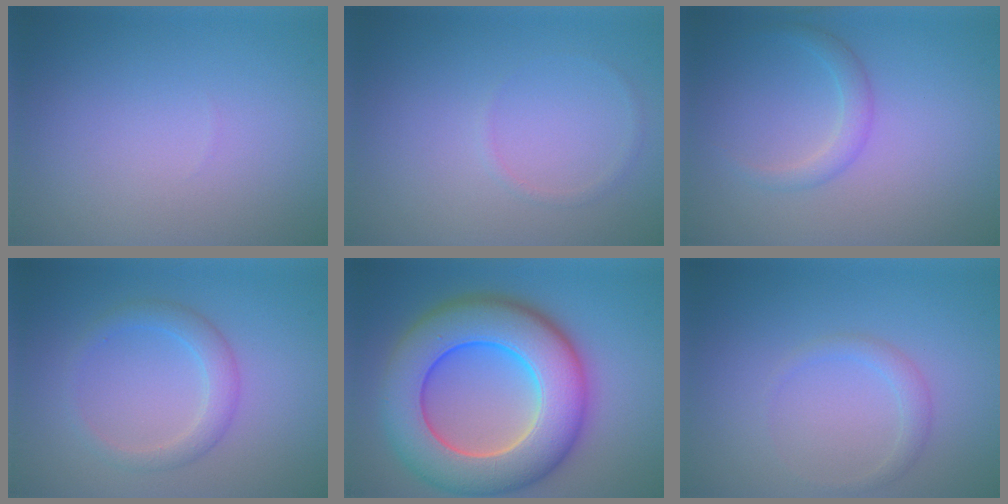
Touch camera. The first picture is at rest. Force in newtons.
{"total": 0.6, "press": 0.6, "slide": 0.1}
{"total": 1.7, "press": 1.7, "slide": 0.1}
{"total": 2.4, "press": 2.4, "slide": 0.1}
{"total": 12.3, "press": 12.3, "slide": 0.5}
{"total": 1.3, "press": 1.3, "slide": 0.0}